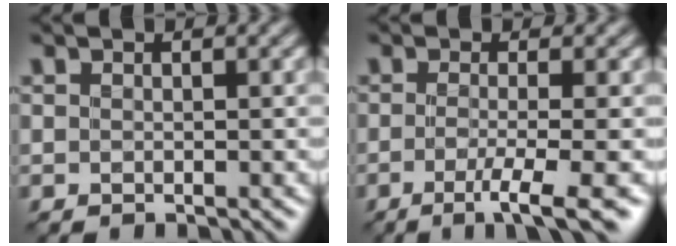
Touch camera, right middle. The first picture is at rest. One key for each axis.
{"total": 4.4, "fx": -1.8, "fy": 0.7, "fz": 4.0, "tx": -0.062, "ty": -0.006, "tz": -0.037}